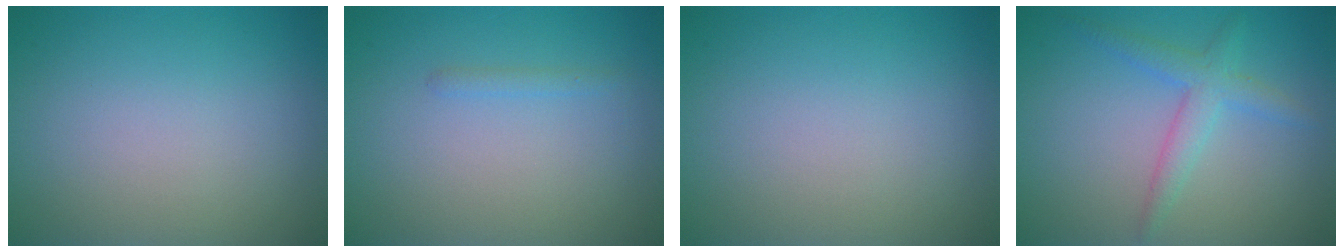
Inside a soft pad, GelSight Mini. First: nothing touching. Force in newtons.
{"total": 0.7, "press": 0.7, "slide": 0.0}
{"total": 0.0}
{"total": 2.6, "press": 2.6, "slide": 0.1}